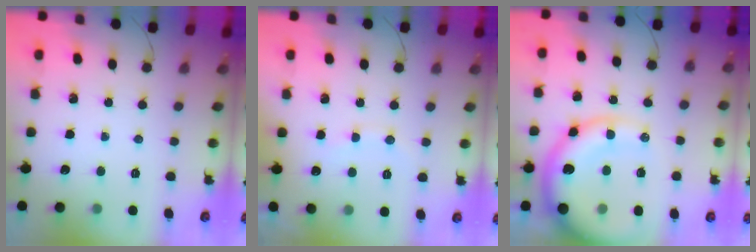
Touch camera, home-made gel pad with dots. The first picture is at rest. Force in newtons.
{"total": 7.7, "press": 7.5, "slide": 1.5}
{"total": 21.1, "press": 20.5, "slide": 4.8}